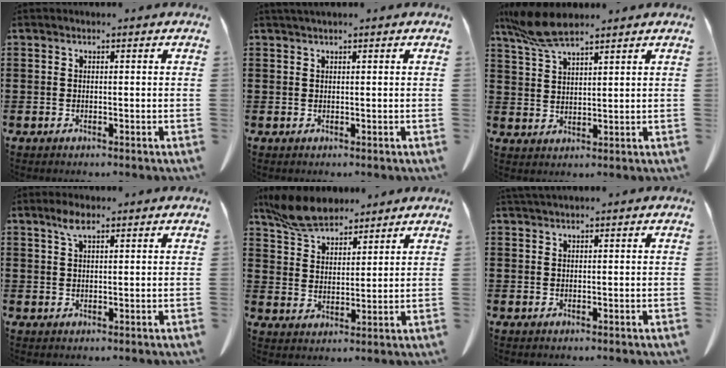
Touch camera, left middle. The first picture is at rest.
{"total": 0.8, "force": [0.7, -0.1, 0.5], "torque": [-0.011, -0.002, 0.014]}
{"total": 6.9, "force": [5.3, 1.5, 4.2], "torque": [-0.102, -0.009, 0.099]}
{"total": 2.8, "force": [1.6, 0.7, 2.1], "torque": [-0.047, 0.003, 0.028]}
{"total": 7.1, "force": [6.3, 2.2, 2.3], "torque": [-0.068, -0.010, 0.121]}
{"total": 1.0, "force": [0.8, 0.0, 0.5], "torque": [-0.012, -0.002, 0.017]}